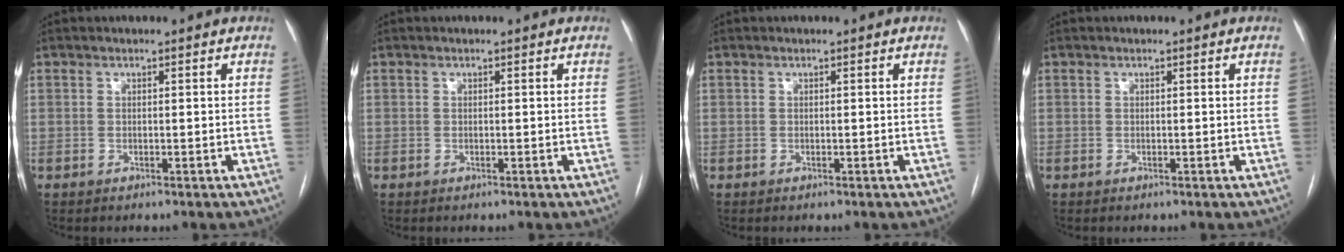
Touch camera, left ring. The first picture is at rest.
{"total": 0.0}
{"total": 0.0}
{"total": 0.0}